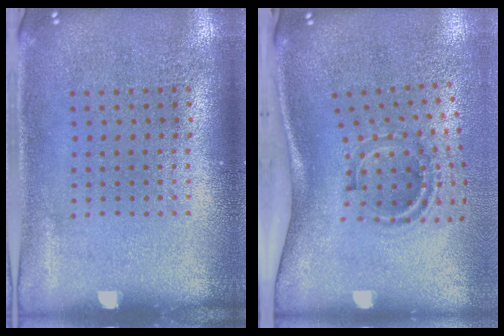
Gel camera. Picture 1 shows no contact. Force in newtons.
{"total": 2.0, "press": 1.3, "slide": 1.6}